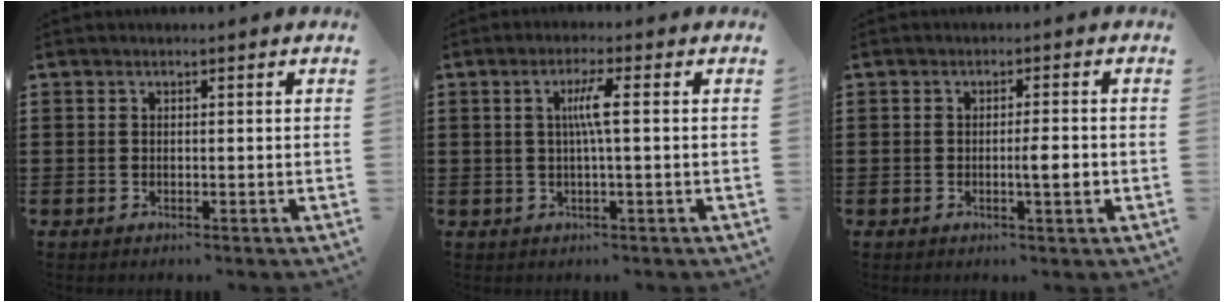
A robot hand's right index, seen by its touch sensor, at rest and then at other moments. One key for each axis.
{"total": 4.0, "fx": 0.3, "fy": -0.1, "fz": 4.0, "tx": -0.077, "ty": -0.004, "tz": 0.001}
{"total": 3.2, "fx": -0.6, "fy": 0.3, "fz": 3.1, "tx": -0.052, "ty": -0.004, "tz": -0.010}